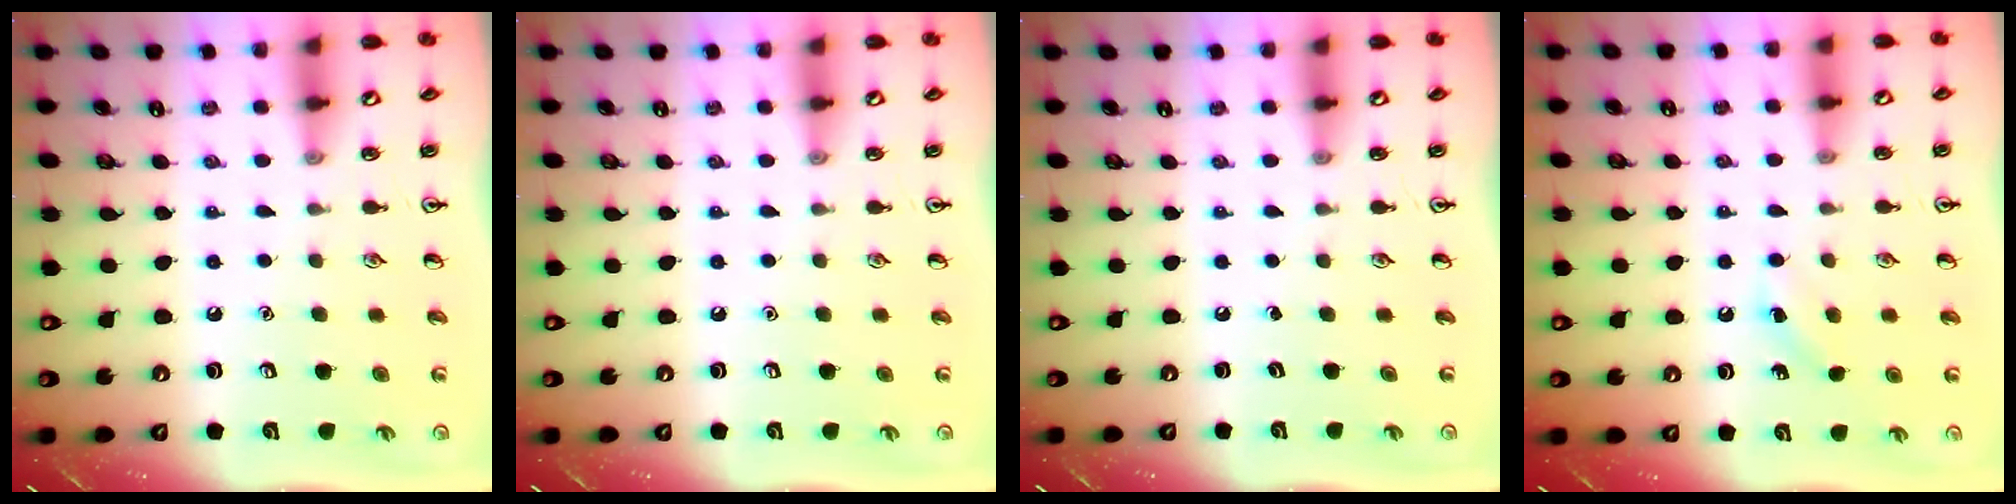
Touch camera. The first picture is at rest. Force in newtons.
{"total": 0.0}
{"total": 0.0}
{"total": 2.8, "press": 2.6, "slide": 1.0}